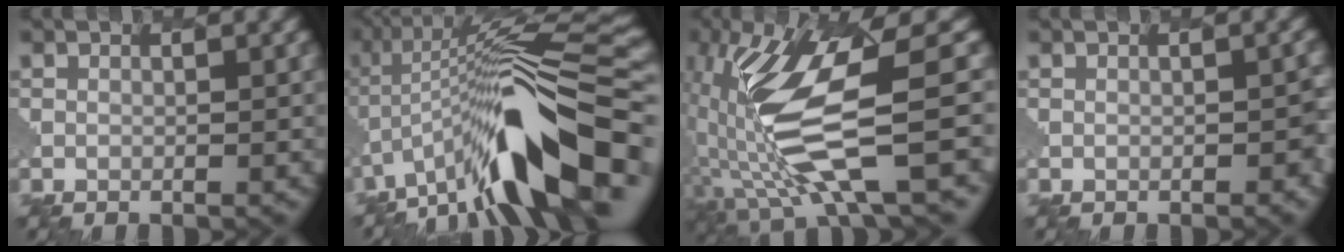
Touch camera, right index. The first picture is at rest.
{"total": 9.7, "force": [-4.6, 1.3, 8.4], "torque": [-0.175, 0.047, -0.110]}
{"total": 7.8, "force": [0.0, 1.3, 7.7], "torque": [-0.200, 0.007, -0.020]}
{"total": 1.1, "force": [-0.2, 0.6, 0.8], "torque": [-0.017, 0.000, -0.014]}